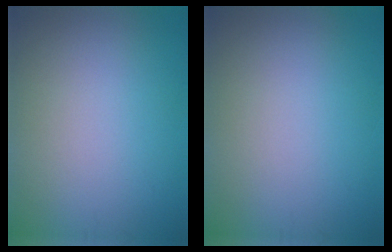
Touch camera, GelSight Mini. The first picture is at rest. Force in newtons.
{"total": 0.0}